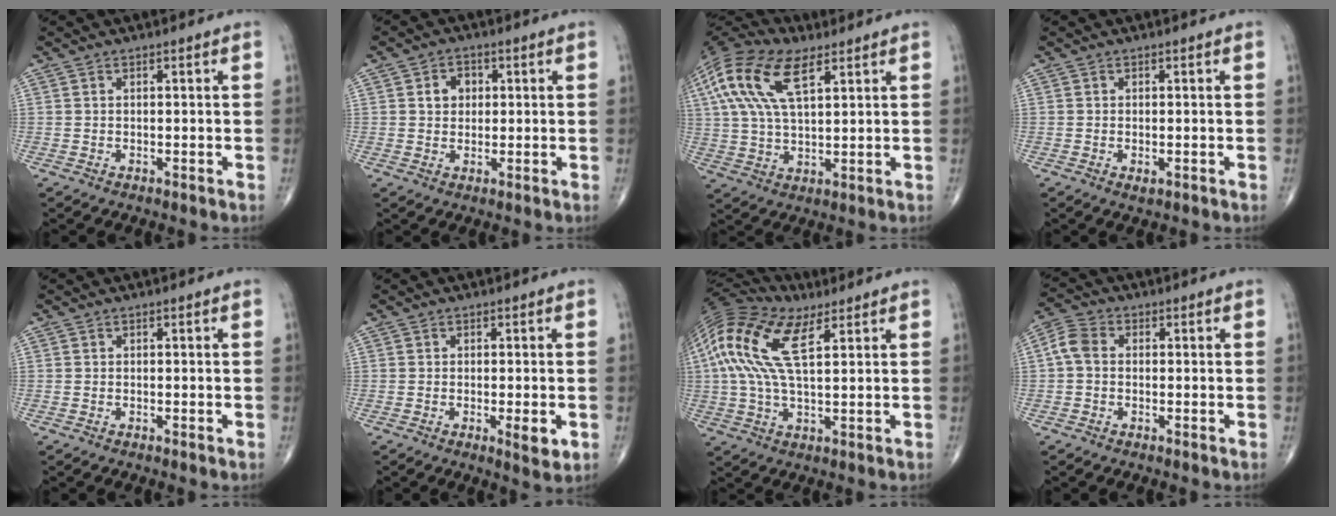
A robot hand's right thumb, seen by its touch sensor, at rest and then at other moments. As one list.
[{"total": 4.0, "force": [0.9, 3.3, 2.1], "torque": [-0.016, 0.005, 0.011]}, {"total": 17.5, "force": [7.5, 7.7, 13.8], "torque": [-0.292, 0.008, 0.137]}, {"total": 1.0, "force": [-0.3, 0.4, 0.9], "torque": [-0.016, -0.003, -0.003]}, {"total": 0.0}, {"total": 3.5, "force": [-0.8, 0.9, 3.3], "torque": [-0.050, -0.009, -0.012]}, {"total": 17.3, "force": [6.1, 7.1, 14.5], "torque": [-0.323, 0.015, 0.104]}, {"total": 4.5, "force": [0.0, 3.3, 3.0], "torque": [-0.063, 0.014, -0.010]}]